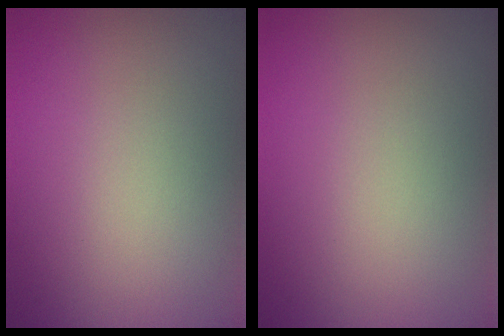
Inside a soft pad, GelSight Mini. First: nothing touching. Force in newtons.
{"total": 0.0}